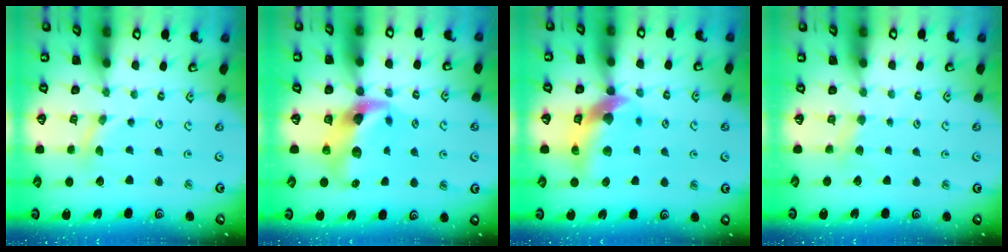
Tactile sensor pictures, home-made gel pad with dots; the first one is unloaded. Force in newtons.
{"total": 11.5, "press": 11.4, "slide": 1.5}
{"total": 11.5, "press": 11.4, "slide": 1.7}
{"total": 2.5, "press": 2.5, "slide": 0.4}